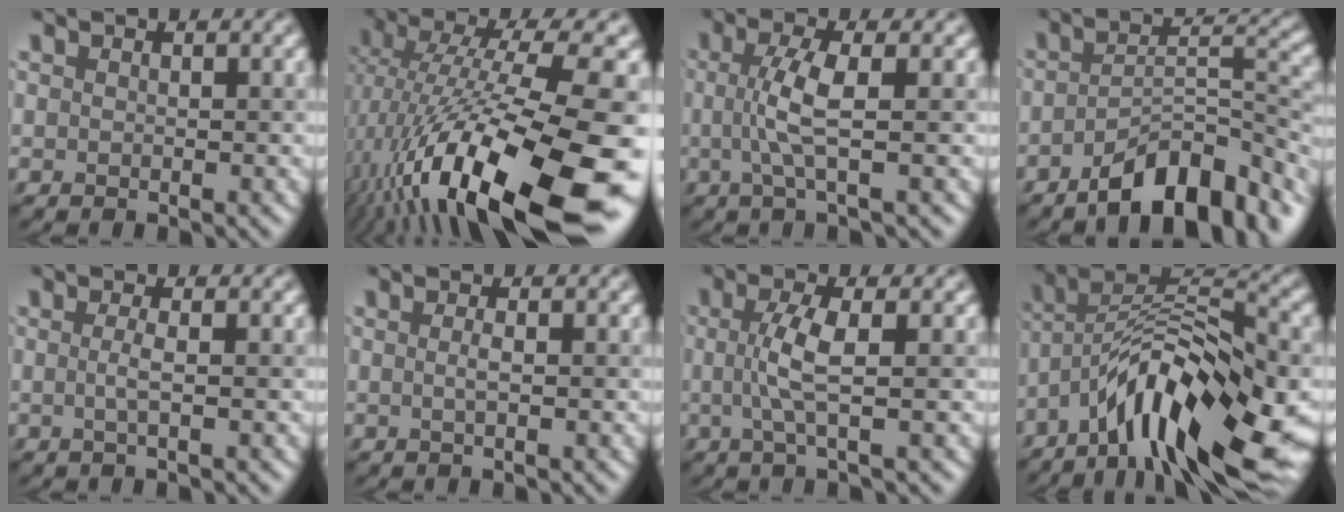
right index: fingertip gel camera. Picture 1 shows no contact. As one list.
[{"total": 17.7, "force": [-4.6, 4.6, 16.4], "torque": [-0.277, 0.026, -0.073]}, {"total": 3.8, "force": [0.2, 0.7, 3.7], "torque": [-0.073, 0.010, 0.005]}, {"total": 9.6, "force": [-6.4, 3.2, 6.4], "torque": [-0.085, 0.015, -0.105]}, {"total": 1.4, "force": [-0.1, 0.3, 1.4], "torque": [-0.023, 0.005, -0.001]}, {"total": 0.9, "force": [0.0, 0.2, 0.9], "torque": [-0.013, 0.005, 0.000]}, {"total": 3.4, "force": [0.2, 0.6, 3.3], "torque": [-0.066, 0.009, 0.004]}, {"total": 12.5, "force": [-6.2, 4.0, 10.1], "torque": [-0.160, 0.020, -0.109]}]